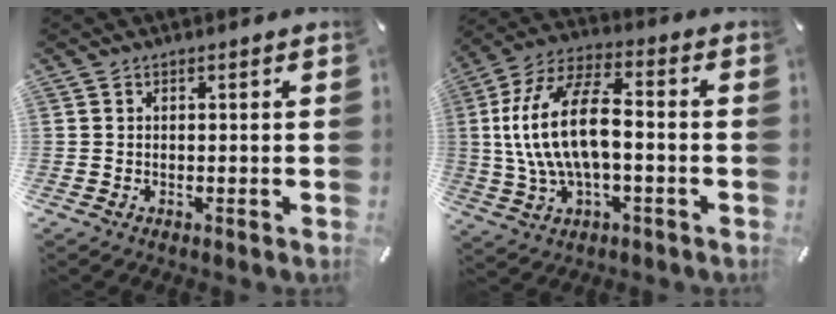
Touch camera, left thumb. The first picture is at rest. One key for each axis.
{"total": 17.0, "fx": -0.6, "fy": 8.5, "fz": 14.8, "tx": -0.300, "ty": 0.010, "tz": -0.012}